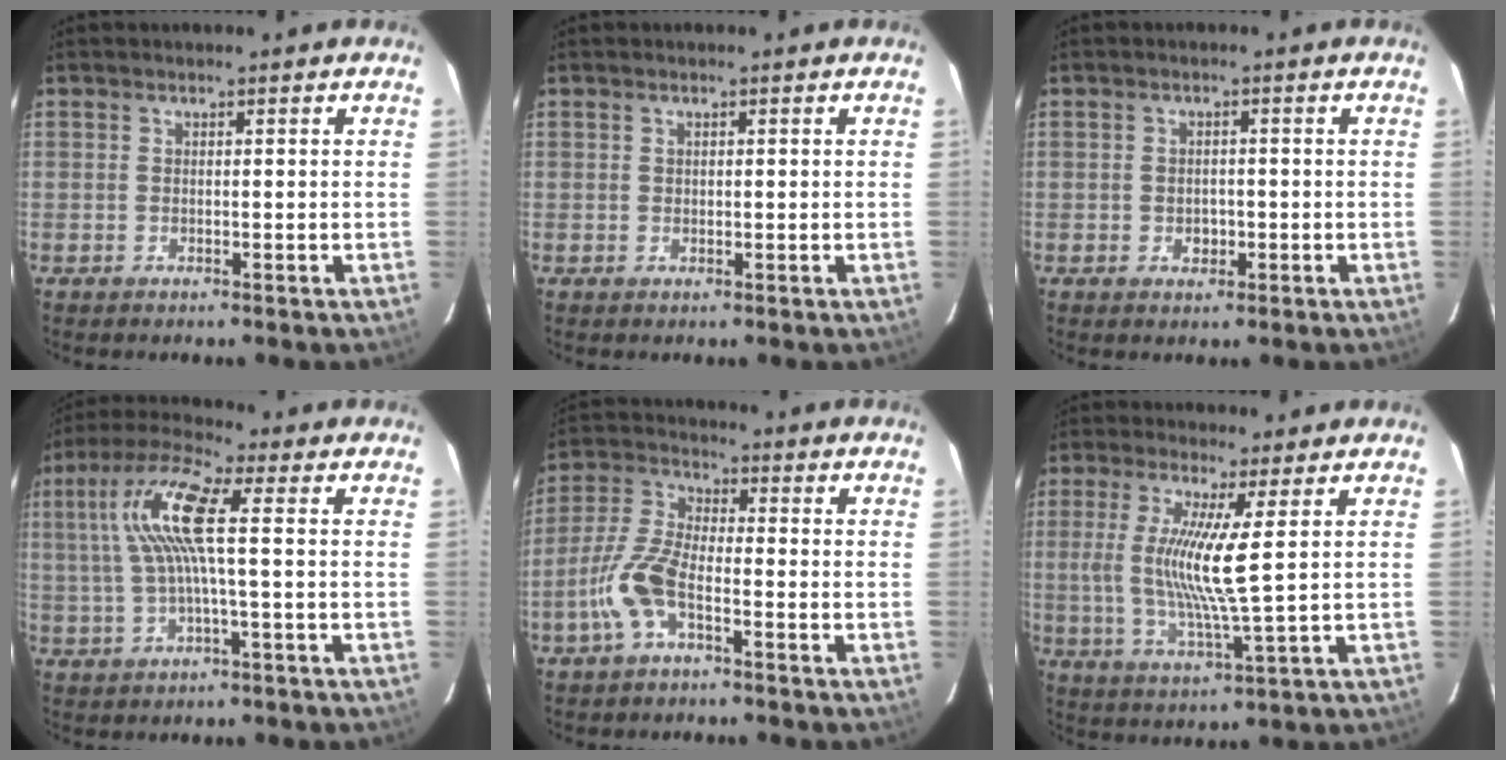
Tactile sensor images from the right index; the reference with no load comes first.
{"total": 0.6, "force": [0.3, 0.5, 0.2], "torque": [-0.002, 0.000, 0.006]}
{"total": 3.1, "force": [-0.3, 2.9, 1.0], "torque": [-0.015, 0.005, 0.005]}
{"total": 11.1, "force": [1.4, 1.5, 10.9], "torque": [-0.215, 0.011, 0.028]}
{"total": 9.3, "force": [-4.2, 3.3, 7.6], "torque": [-0.177, 0.003, -0.088]}
{"total": 10.8, "force": [2.0, 0.2, 10.6], "torque": [-0.207, -0.015, 0.039]}